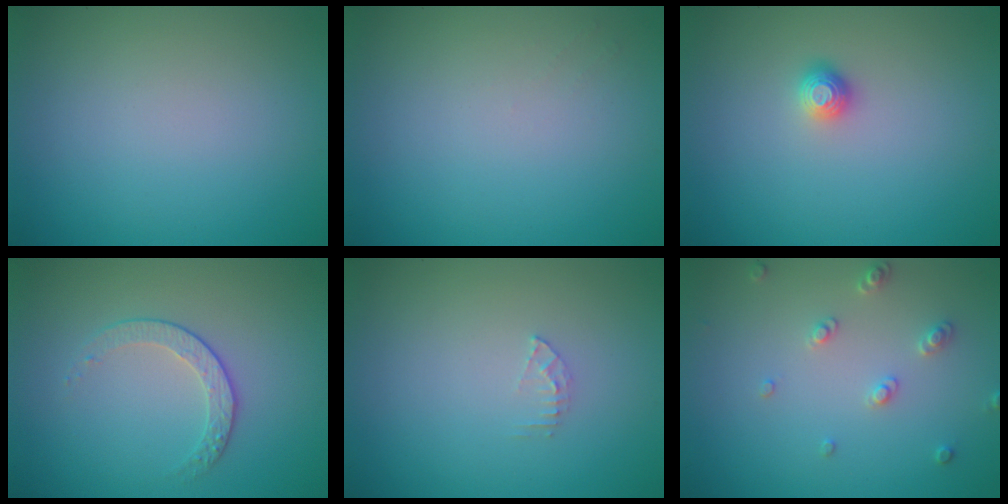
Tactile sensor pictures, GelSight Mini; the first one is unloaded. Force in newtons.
{"total": 0.6, "press": 0.5, "slide": 0.3}
{"total": 1.1, "press": 1.1, "slide": 0.4}
{"total": 1.8, "press": 1.3, "slide": 1.3}
{"total": 0.9, "press": 0.9, "slide": 0.1}
{"total": 1.9, "press": 1.8, "slide": 0.5}